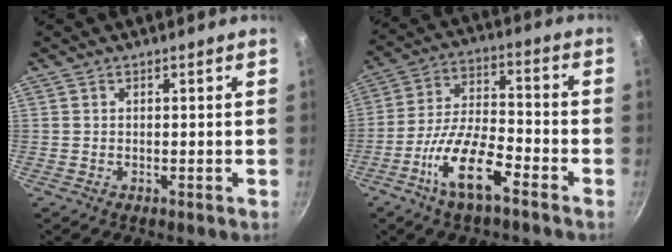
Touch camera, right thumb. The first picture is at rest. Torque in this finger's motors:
{"motor_torque": [-0.30, 0.43, -0.31, 0.01, 0.05]}